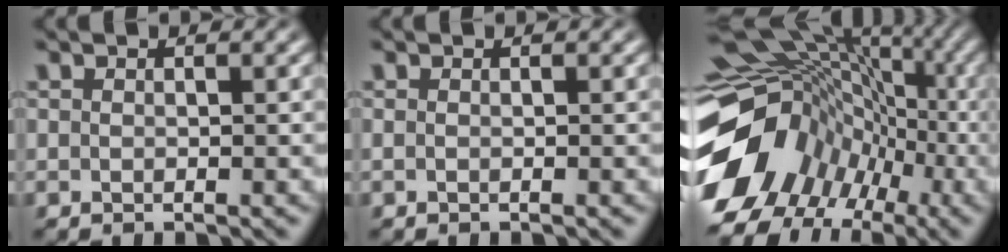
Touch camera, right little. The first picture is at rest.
{"total": 0.0}
{"total": 19.8, "force": [-2.1, 15.5, 12.0], "torque": [-0.207, -0.054, -0.021]}